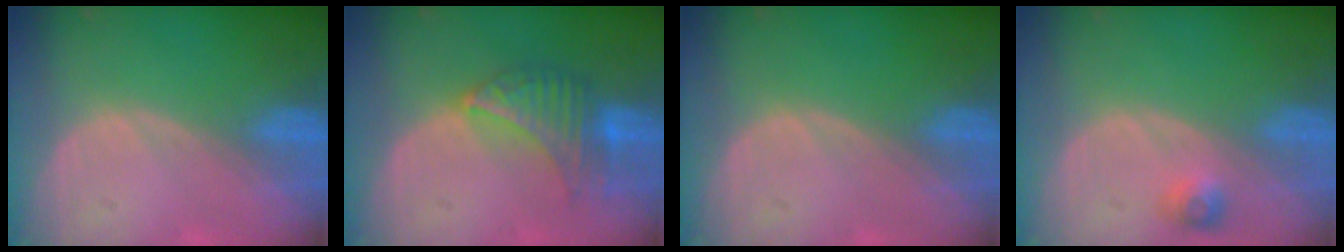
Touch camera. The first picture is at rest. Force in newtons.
{"total": 6.8, "press": 6.7, "slide": 1.4}
{"total": 0.0}
{"total": 2.5, "press": 2.3, "slide": 1.0}